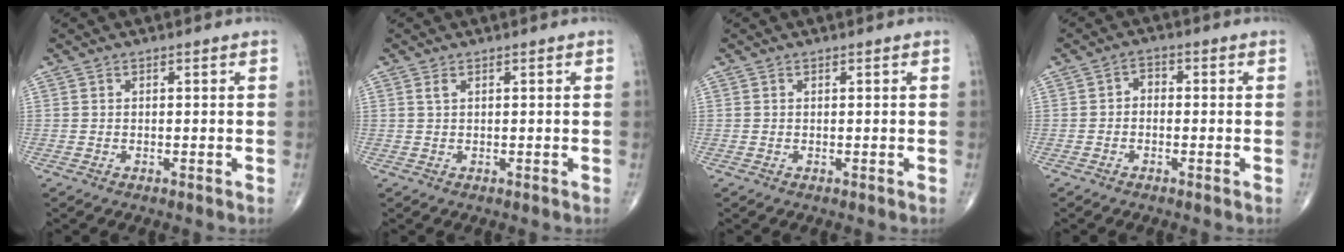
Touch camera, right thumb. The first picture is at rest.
{"total": 0.9, "force": [0.4, 0.3, 0.7], "torque": [-0.016, 0.006, 0.010]}
{"total": 0.0}
{"total": 2.4, "force": [-0.3, 1.9, 1.5], "torque": [-0.011, 0.014, -0.018]}